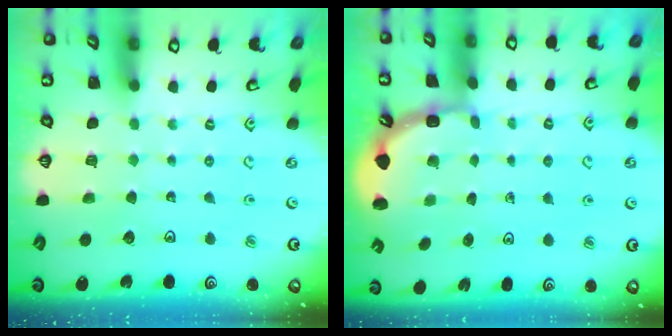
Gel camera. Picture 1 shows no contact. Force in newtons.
{"total": 2.1, "press": 1.9, "slide": 0.8}